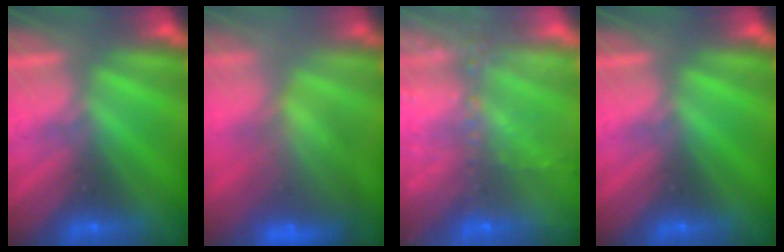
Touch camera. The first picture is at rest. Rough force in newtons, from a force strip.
{"total": 9.6}
{"total": 7.5}
{"total": 0.0}